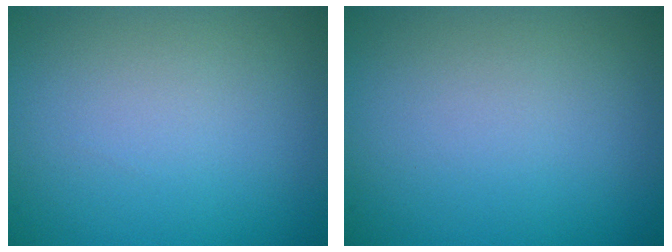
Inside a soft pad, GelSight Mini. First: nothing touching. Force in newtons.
{"total": 0.0}